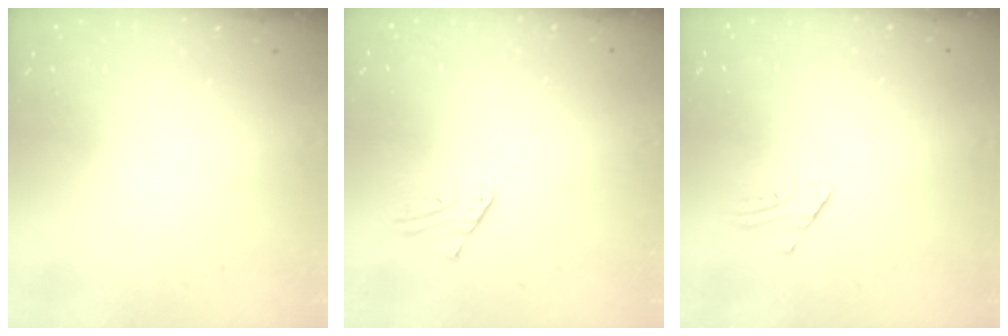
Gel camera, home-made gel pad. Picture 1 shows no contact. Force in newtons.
{"total": 2.3, "press": 2.3, "slide": 0.2}
{"total": 0.8, "press": 0.8, "slide": 0.1}